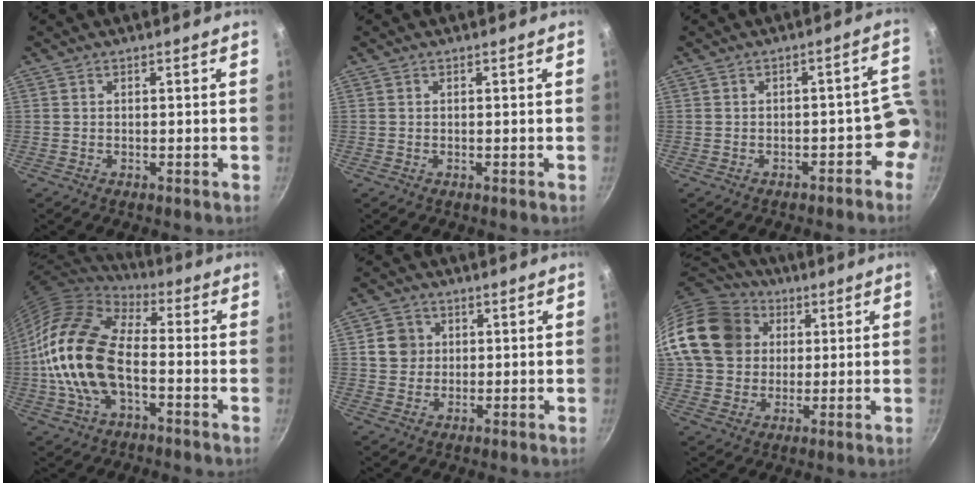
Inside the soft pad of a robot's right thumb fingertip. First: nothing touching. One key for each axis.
{"total": 0.0}
{"total": 6.0, "fx": -3.1, "fy": 3.4, "fz": 3.9, "tx": 0.019, "ty": 0.063, "tz": -0.029}
{"total": 19.1, "fx": -2.9, "fy": 10.7, "fz": 15.5, "tx": -0.278, "ty": 0.028, "tz": -0.065}
{"total": 5.3, "fx": 1.1, "fy": 5.0, "fz": 1.6, "tx": 0.003, "ty": 0.005, "tz": 0.015}
{"total": 19.8, "fx": 4.7, "fy": 16.6, "fz": 9.8, "tx": -0.173, "ty": 0.028, "tz": 0.088}